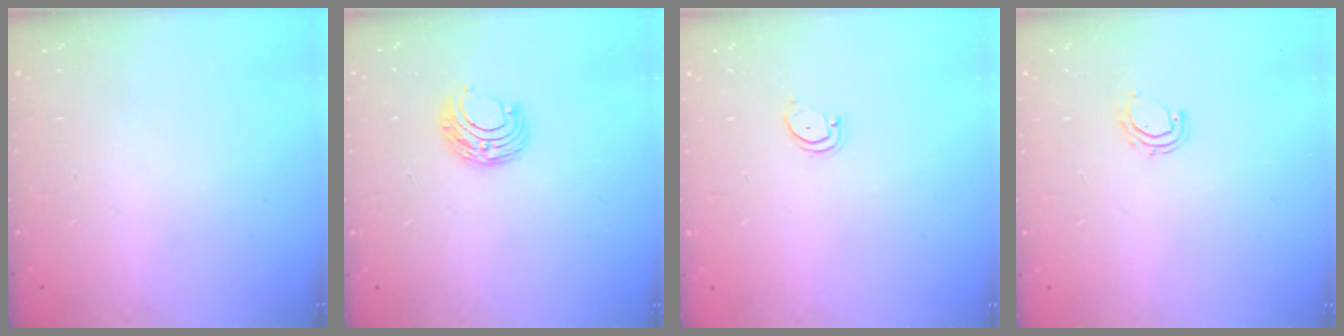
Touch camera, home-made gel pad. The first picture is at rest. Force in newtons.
{"total": 7.6, "press": 7.5, "slide": 0.6}
{"total": 1.5, "press": 1.5, "slide": 0.1}
{"total": 4.4, "press": 4.2, "slide": 1.0}